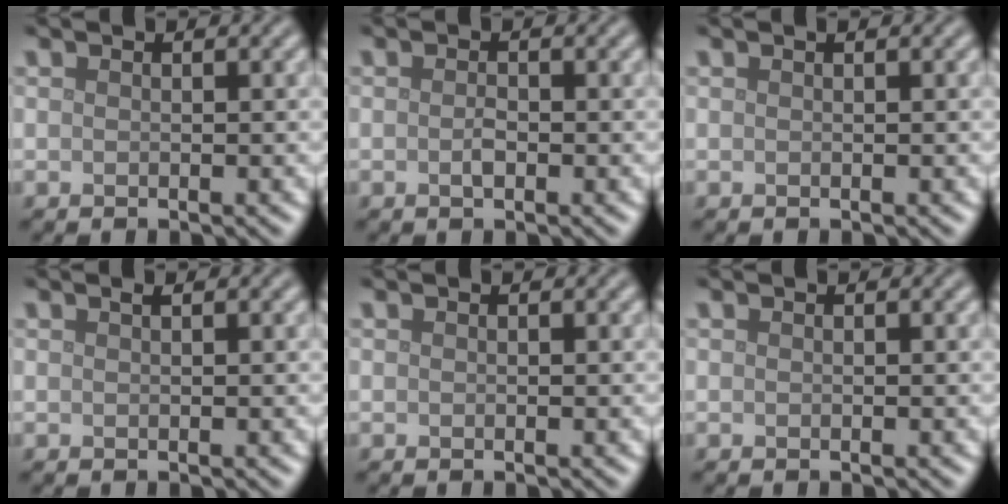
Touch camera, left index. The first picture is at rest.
{"total": 1.1, "force": [-0.3, 0.5, 0.9], "torque": [-0.019, 0.000, -0.006]}
{"total": 0.0}
{"total": 0.5, "force": [0.3, 0.1, 0.4], "torque": [-0.007, 0.002, 0.006]}
{"total": 0.0}
{"total": 0.0}